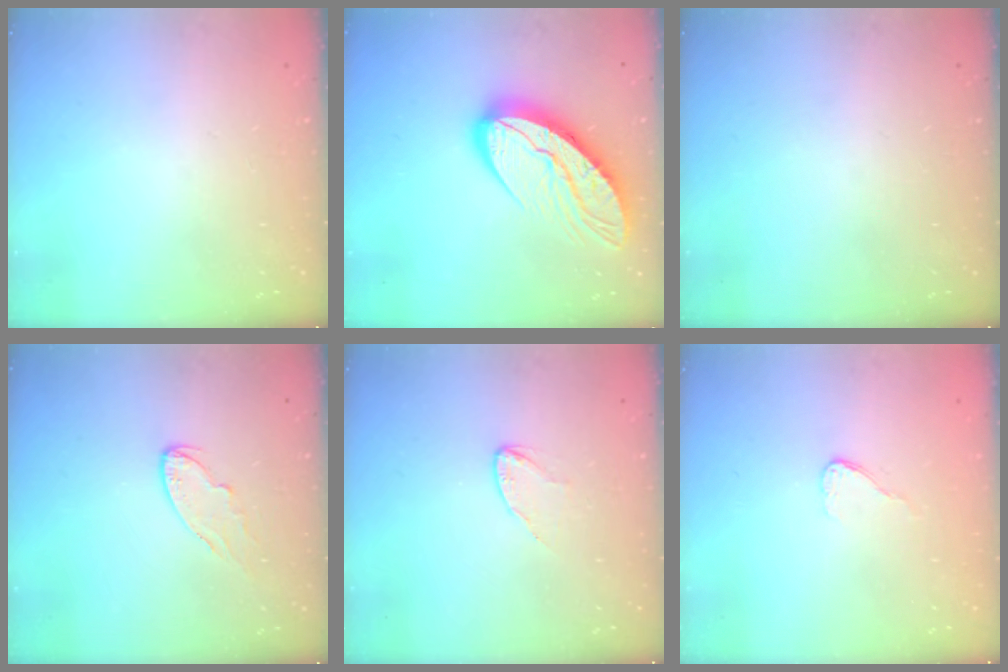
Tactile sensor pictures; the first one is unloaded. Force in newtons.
{"total": 15.1, "press": 15.0, "slide": 1.3}
{"total": 0.0}
{"total": 6.1, "press": 6.1, "slide": 0.6}
{"total": 3.8, "press": 3.7, "slide": 0.4}
{"total": 3.5, "press": 3.5, "slide": 0.3}